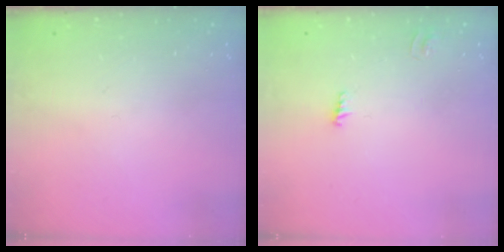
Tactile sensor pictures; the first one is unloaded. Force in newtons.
{"total": 3.0, "press": 3.0, "slide": 0.3}